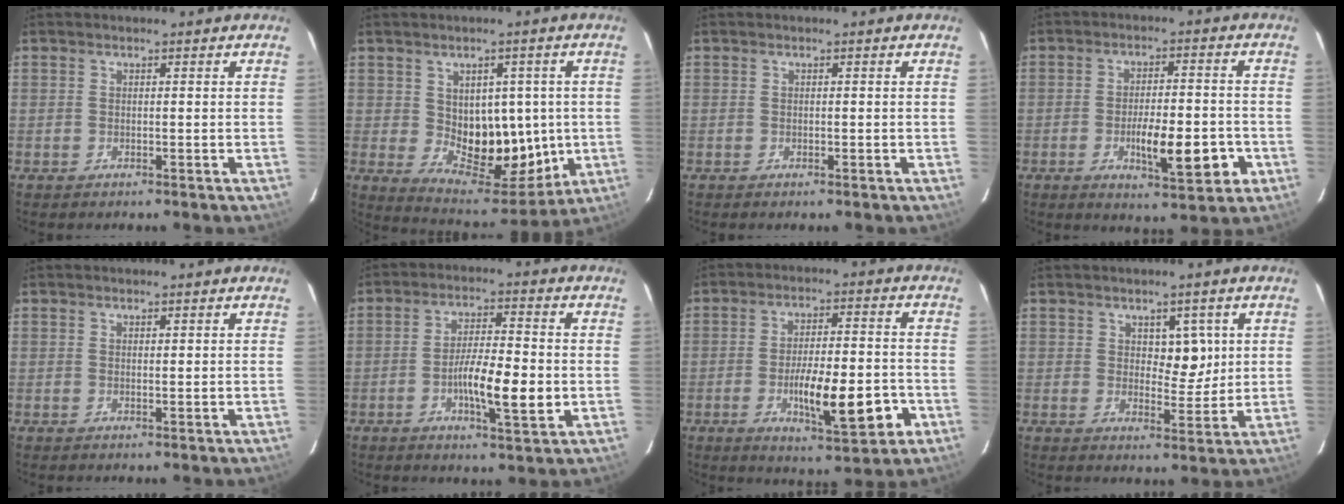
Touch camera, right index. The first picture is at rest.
{"total": 13.6, "force": [-0.1, 7.9, 11.0], "torque": [-0.161, 0.005, 0.026]}
{"total": 0.5, "force": [-0.2, 0.3, 0.4], "torque": [-0.013, -0.001, -0.003]}
{"total": 10.7, "force": [-3.5, 2.9, 9.7], "torque": [-0.149, 0.001, -0.049]}
{"total": 0.7, "force": [0.2, 0.4, 0.6], "torque": [-0.014, -0.001, 0.004]}
{"total": 9.8, "force": [-2.1, 2.0, 9.4], "torque": [-0.165, 0.003, -0.035]}
{"total": 13.4, "force": [-4.4, 3.4, 12.1], "torque": [-0.191, 0.001, -0.064]}
{"total": 5.5, "force": [1.6, 3.1, 4.2], "torque": [-0.056, 0.006, 0.030]}